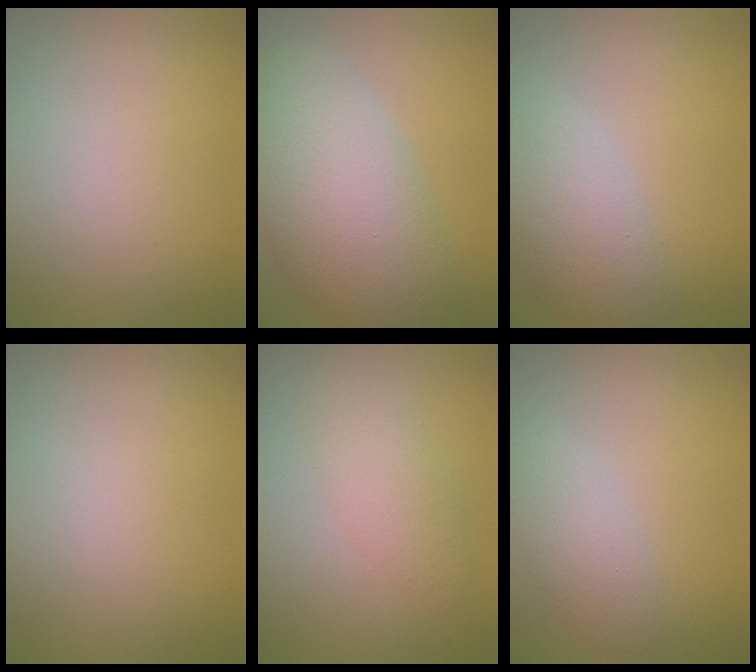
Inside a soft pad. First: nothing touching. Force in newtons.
{"total": 10.1, "press": 10.0, "slide": 0.7}
{"total": 4.9, "press": 4.9, "slide": 0.3}
{"total": 0.0}
{"total": 2.6, "press": 2.6, "slide": 0.1}
{"total": 2.8, "press": 2.8, "slide": 0.2}